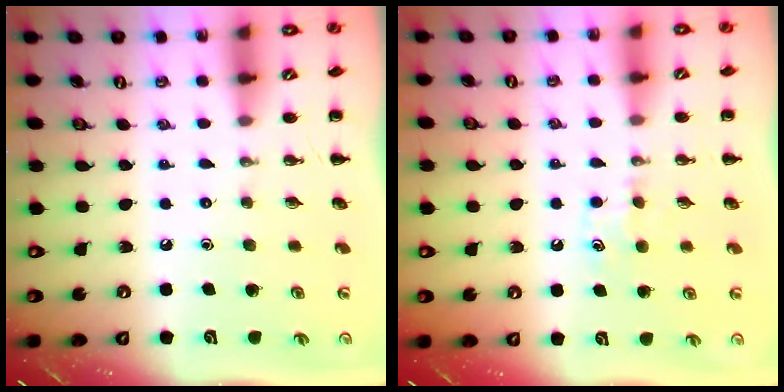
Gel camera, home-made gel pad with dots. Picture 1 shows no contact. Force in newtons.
{"total": 4.6, "press": 4.4, "slide": 1.4}